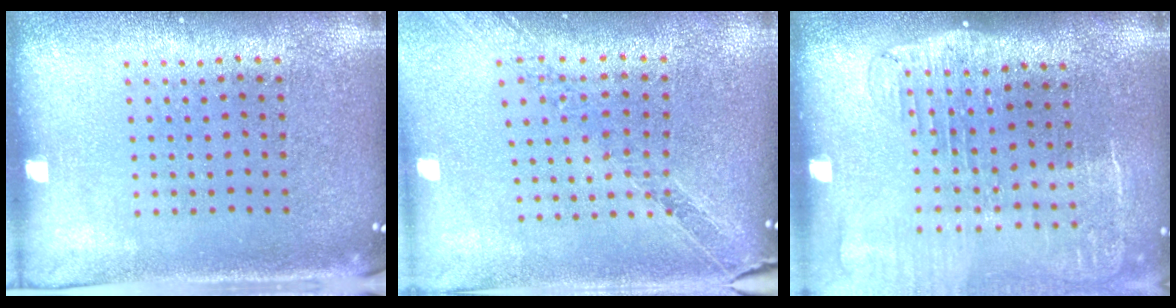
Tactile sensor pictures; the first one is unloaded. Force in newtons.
{"total": 1.1, "press": 1.0, "slide": 0.0}
{"total": 2.2, "press": 1.8, "slide": 1.2}